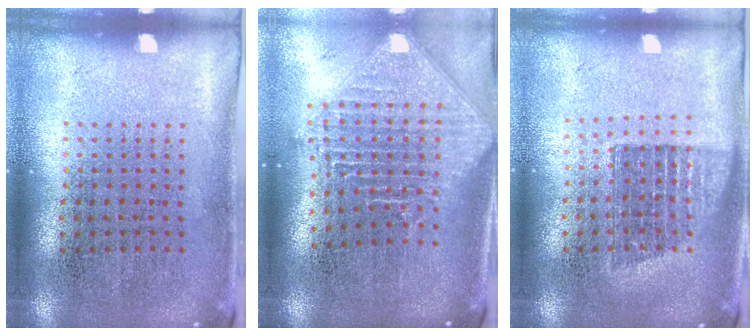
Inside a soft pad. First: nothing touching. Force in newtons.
{"total": 2.5, "press": 1.9, "slide": 1.6}
{"total": 1.3, "press": 1.1, "slide": 0.6}